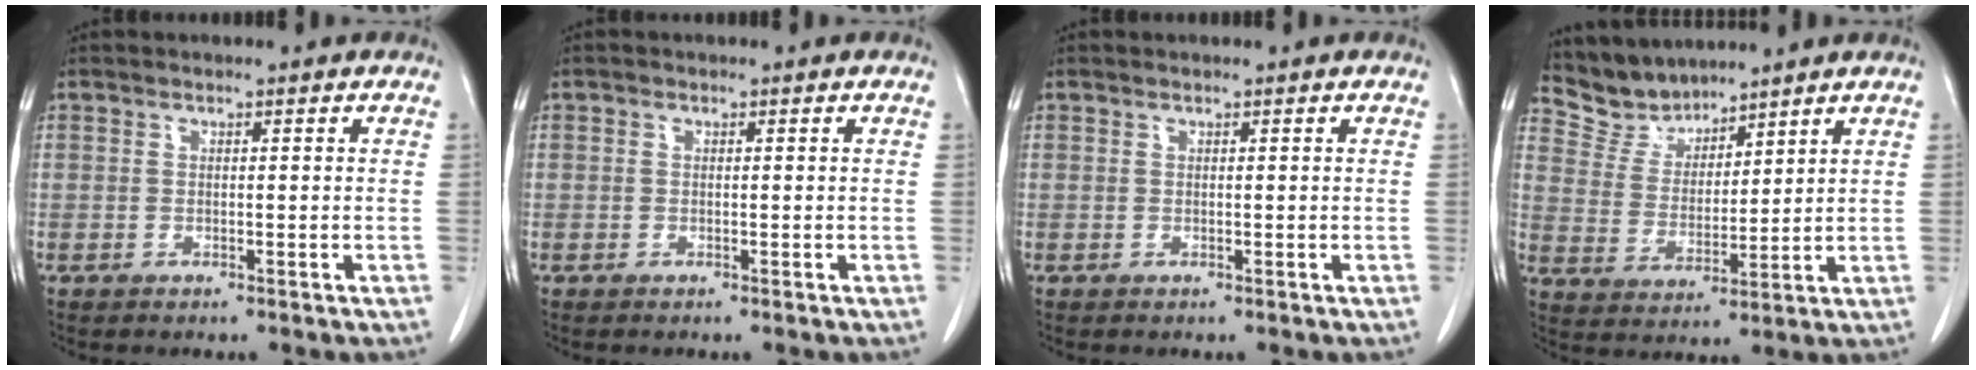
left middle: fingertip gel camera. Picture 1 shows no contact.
{"total": 0.0}
{"total": 0.0}
{"total": 6.8, "force": [6.5, 1.8, -0.3], "torque": [-0.004, 0.006, 0.142]}